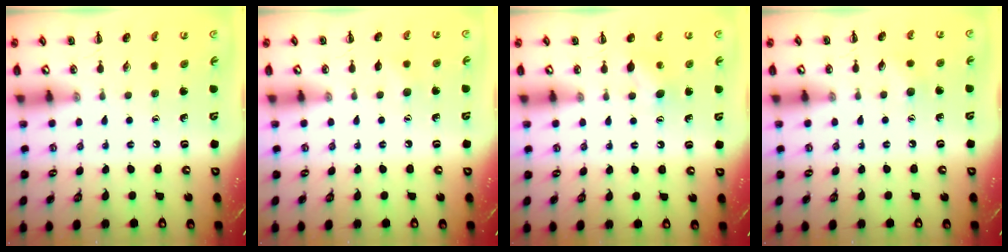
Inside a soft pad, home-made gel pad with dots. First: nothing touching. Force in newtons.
{"total": 5.0, "press": 4.8, "slide": 1.3}
{"total": 6.7, "press": 6.5, "slide": 1.5}
{"total": 5.3, "press": 5.2, "slide": 1.3}